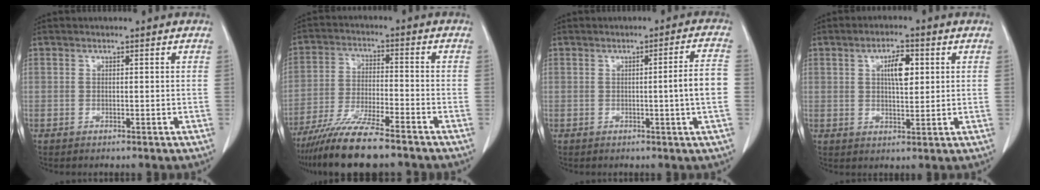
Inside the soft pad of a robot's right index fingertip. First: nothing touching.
{"total": 11.6, "force": [-9.4, 0.7, 6.7], "torque": [-0.119, -0.030, -0.164]}
{"total": 5.7, "force": [-0.7, -0.9, 5.6], "torque": [-0.076, 0.001, -0.012]}
{"total": 5.3, "force": [1.5, 1.8, 4.7], "torque": [-0.079, 0.004, 0.026]}